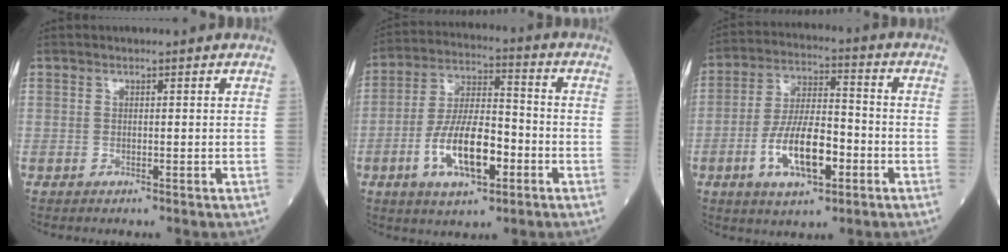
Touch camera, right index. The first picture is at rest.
{"total": 12.2, "force": [-4.3, 4.4, 10.6], "torque": [-0.204, 0.006, -0.076]}
{"total": 11.1, "force": [-3.8, 3.9, 9.6], "torque": [-0.185, 0.005, -0.067]}